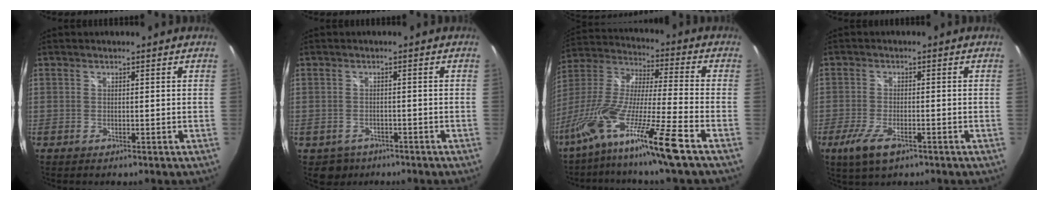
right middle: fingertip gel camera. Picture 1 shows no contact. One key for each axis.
{"total": 3.0, "fx": -1.4, "fy": 2.5, "fz": 0.6, "tx": -0.021, "ty": -0.001, "tz": -0.015}
{"total": 19.8, "fx": -13.1, "fy": -1.5, "fz": 14.7, "tx": -0.267, "ty": -0.050, "tz": -0.239}
{"total": 6.2, "fx": -3.6, "fy": 2.4, "fz": 4.4, "tx": -0.110, "ty": -0.017, "tz": -0.067}